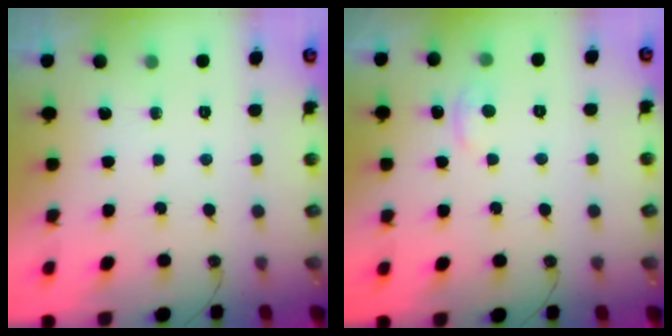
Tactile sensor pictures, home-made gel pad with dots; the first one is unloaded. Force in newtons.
{"total": 2.0, "press": 1.9, "slide": 0.6}